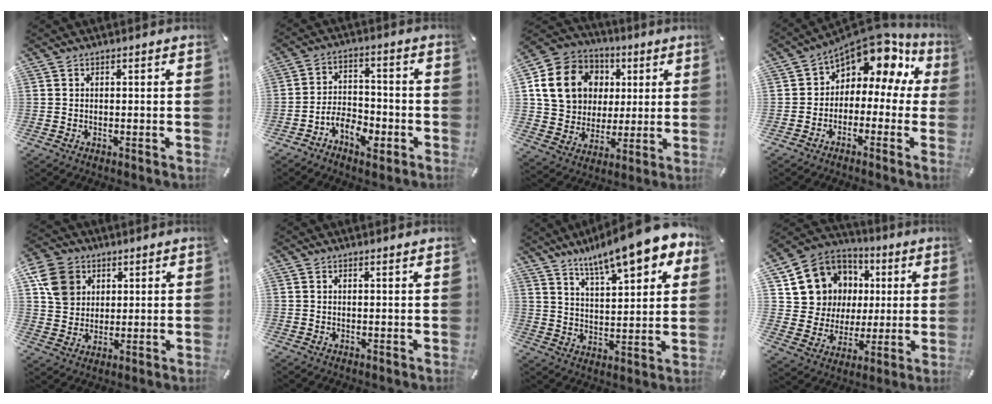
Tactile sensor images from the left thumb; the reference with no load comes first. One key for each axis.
{"total": 7.7, "fx": -4.7, "fy": 4.8, "fz": 3.9, "tx": -0.066, "ty": 0.029, "tz": -0.083}
{"total": 17.2, "fx": 3.9, "fy": 14.8, "fz": 7.9, "tx": -0.145, "ty": 0.008, "tz": 0.080}
{"total": 10.3, "fx": 6.5, "fy": 6.0, "fz": 5.3, "tx": -0.093, "ty": -0.055, "tz": 0.111}
{"total": 10.1, "fx": 4.0, "fy": 8.5, "fz": 3.9, "tx": -0.088, "ty": -0.004, "tz": 0.079}
{"total": 0.7, "fx": 0.6, "fy": -0.1, "fz": 0.4, "tx": -0.006, "ty": -0.002, "tz": 0.011}
{"total": 14.5, "fx": 11.3, "fy": 3.7, "fz": 8.4, "tx": -0.146, "ty": -0.062, "tz": 0.192}
{"total": 12.8, "fx": 3.6, "fy": 12.1, "fz": 2.1, "tx": -0.049, "ty": -0.021, "tz": 0.085}